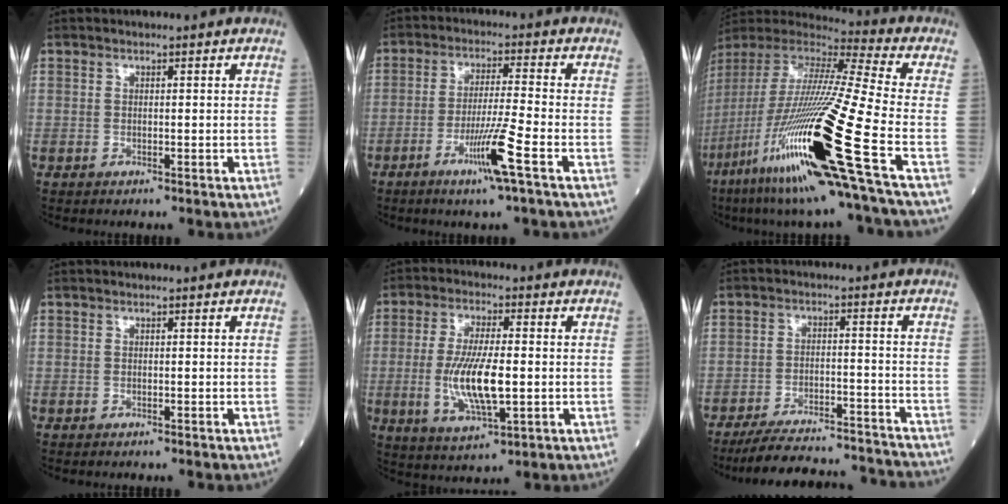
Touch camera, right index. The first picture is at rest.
{"total": 7.8, "force": [-3.8, -1.0, 6.7], "torque": [-0.129, -0.014, -0.074]}
{"total": 29.8, "force": [-11.4, 0.7, 27.5], "torque": [-0.538, -0.067, -0.216]}
{"total": 0.0}
{"total": 10.7, "force": [-1.3, 2.5, 10.4], "torque": [-0.212, -0.010, -0.020]}
{"total": 17.9, "force": [-16.9, 2.1, 5.3], "torque": [-0.092, 0.001, -0.237]}